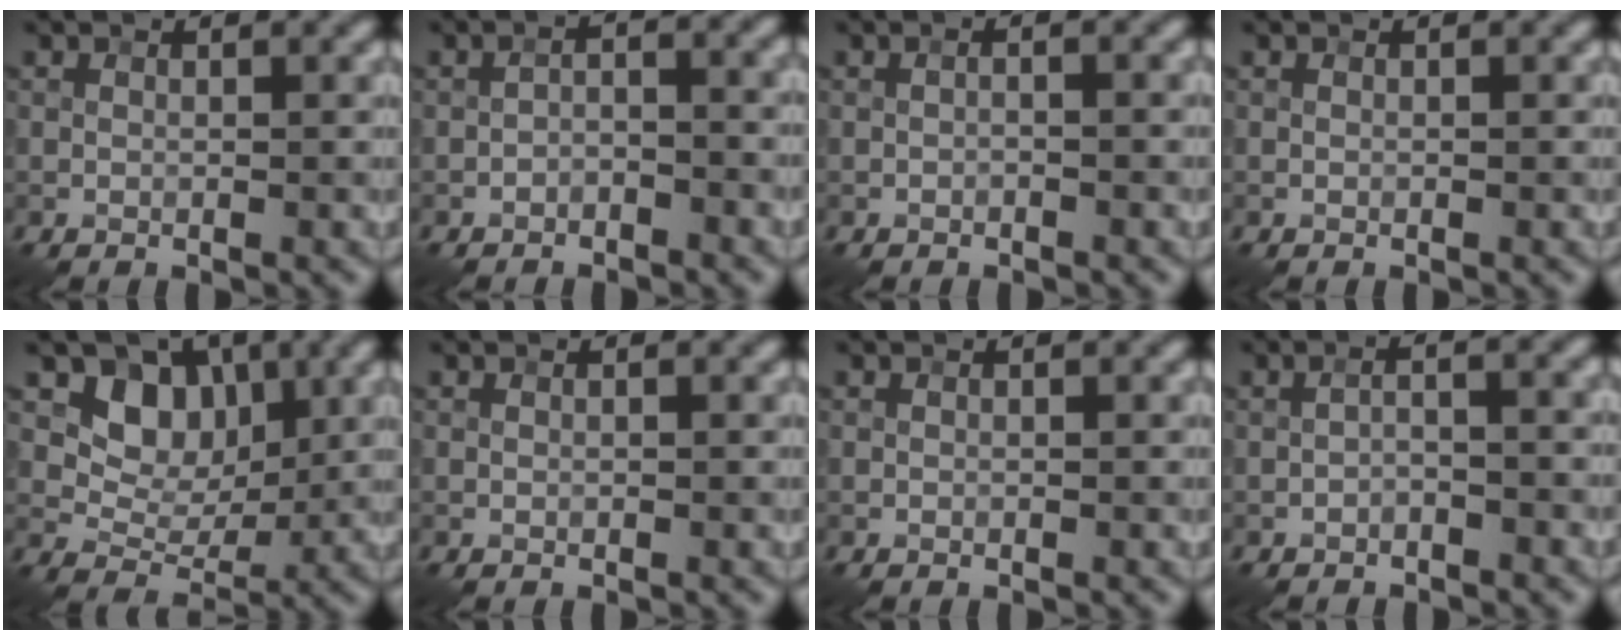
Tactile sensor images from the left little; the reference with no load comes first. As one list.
[{"total": 1.7, "force": [-1.2, 0.6, 1.0], "torque": [-0.018, 0.006, -0.025]}, {"total": 0.7, "force": [-0.3, 0.1, 0.6], "torque": [-0.013, 0.000, -0.009]}, {"total": 0.0}, {"total": 5.3, "force": [1.9, 4.2, 2.7], "torque": [-0.035, -0.009, 0.022]}, {"total": 0.0}, {"total": 0.0}, {"total": 1.7, "force": [-1.0, 0.3, 1.3], "torque": [-0.026, 0.006, -0.022]}]